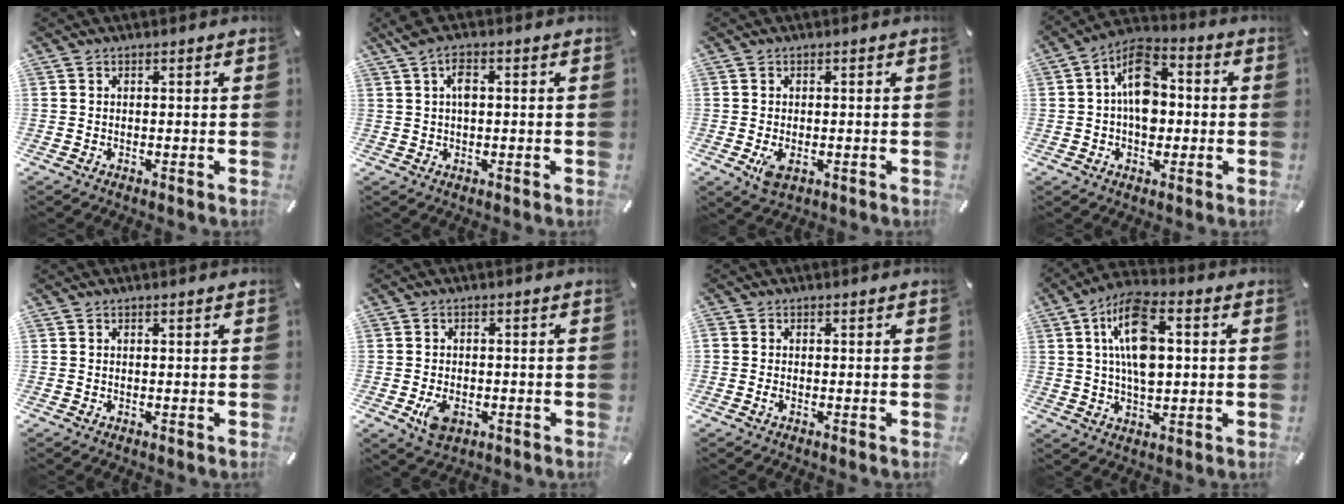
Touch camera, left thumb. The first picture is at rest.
{"total": 4.2, "force": [1.0, 1.8, 3.7], "torque": [-0.075, 0.010, 0.014]}
{"total": 3.3, "force": [-0.8, 1.9, 2.6], "torque": [-0.055, -0.009, -0.016]}
{"total": 11.4, "force": [0.1, 8.0, 8.1], "torque": [-0.143, 0.007, 0.003]}
{"total": 0.0}
{"total": 5.0, "force": [-1.7, 3.4, 3.3], "torque": [-0.082, -0.001, -0.033]}
{"total": 0.9, "force": [-0.3, 0.5, 0.6], "torque": [-0.012, -0.003, -0.006]}
{"total": 13.5, "force": [2.4, 7.1, 11.2], "torque": [-0.221, 0.004, 0.038]}